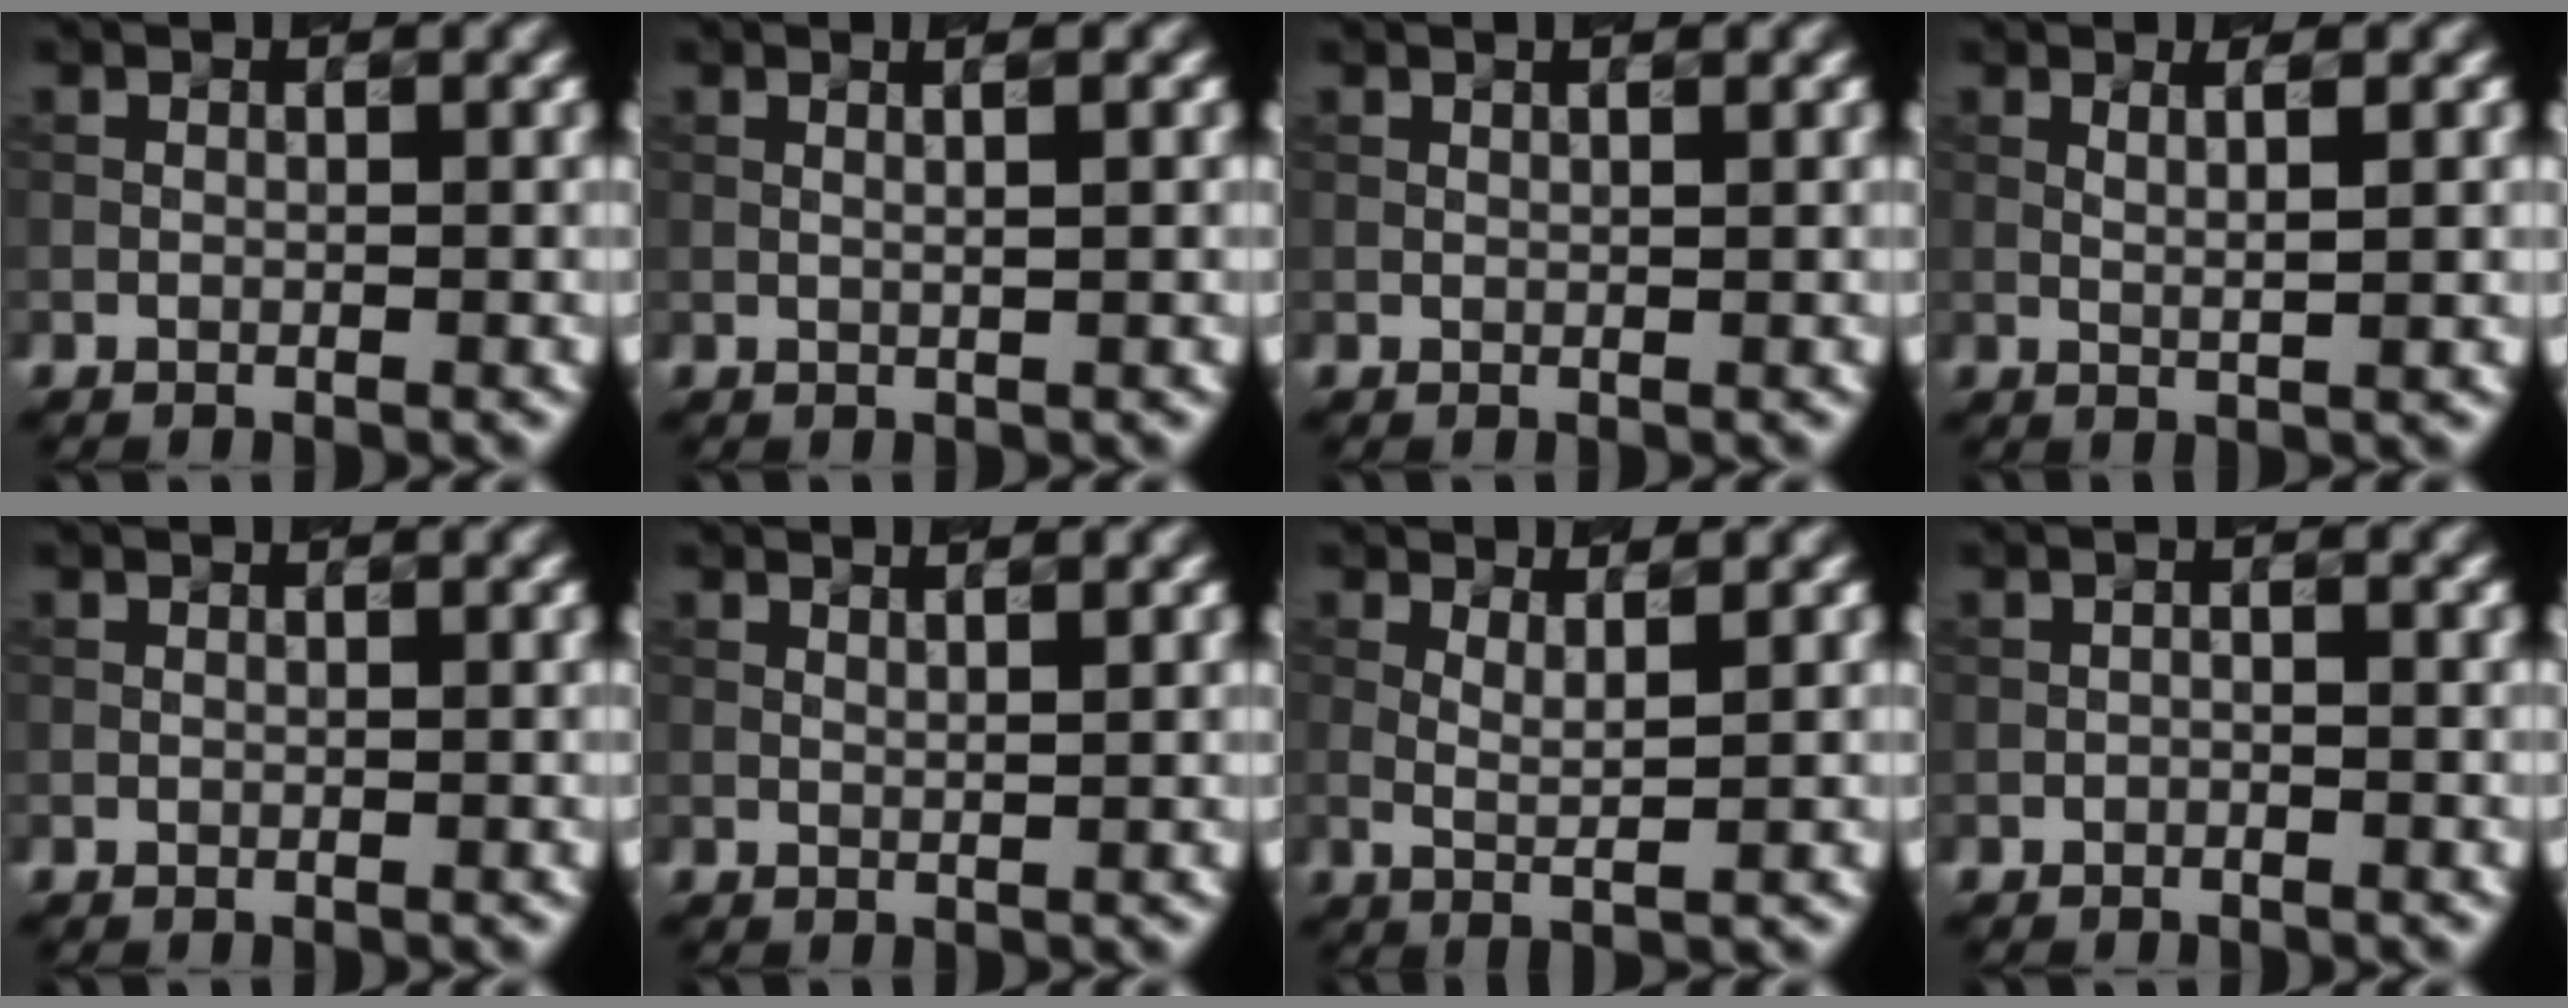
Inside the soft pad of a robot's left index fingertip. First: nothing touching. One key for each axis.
{"total": 2.1, "fx": 0.8, "fy": 0.7, "fz": 1.8, "tx": -0.015, "ty": 0.000, "tz": -0.007}
{"total": 0.9, "fx": 0.7, "fy": 0.1, "fz": 0.5, "tx": -0.010, "ty": -0.003, "tz": 0.008}
{"total": 2.4, "fx": 0.7, "fy": 0.6, "fz": 2.2, "tx": -0.029, "ty": 0.001, "tz": 0.006}
{"total": 0.0}
{"total": 1.6, "fx": 1.1, "fy": 0.4, "fz": 1.1, "tx": -0.012, "ty": 0.001, "tz": 0.010}
{"total": 2.4, "fx": 1.0, "fy": 0.4, "fz": 2.2, "tx": -0.036, "ty": -0.007, "tz": 0.018}
{"total": 0.7, "fx": -0.4, "fy": 0.3, "fz": 0.5, "tx": -0.008, "ty": 0.001, "tz": -0.008}